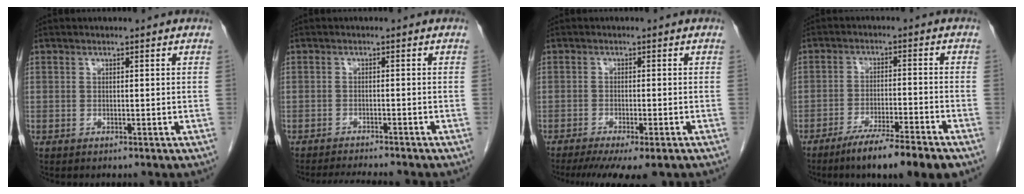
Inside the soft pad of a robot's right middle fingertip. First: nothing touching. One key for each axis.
{"total": 6.5, "fx": -6.1, "fy": 0.3, "fz": 2.2, "tx": -0.028, "ty": -0.014, "tz": -0.090}
{"total": 9.4, "fx": -7.1, "fy": 1.6, "fz": 5.9, "tx": -0.079, "ty": -0.017, "tz": -0.106}
{"total": 9.5, "fx": -7.0, "fy": -0.1, "fz": 6.4, "tx": -0.093, "ty": -0.021, "tz": -0.116}